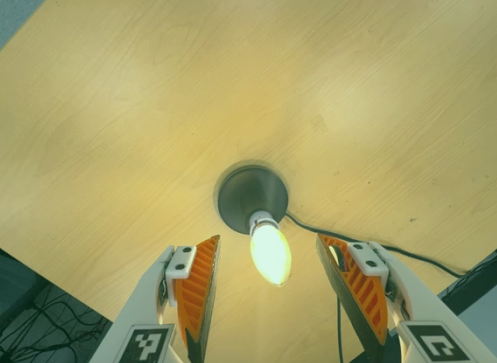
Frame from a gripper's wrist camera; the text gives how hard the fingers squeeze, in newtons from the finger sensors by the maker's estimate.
{"total": 0.0}